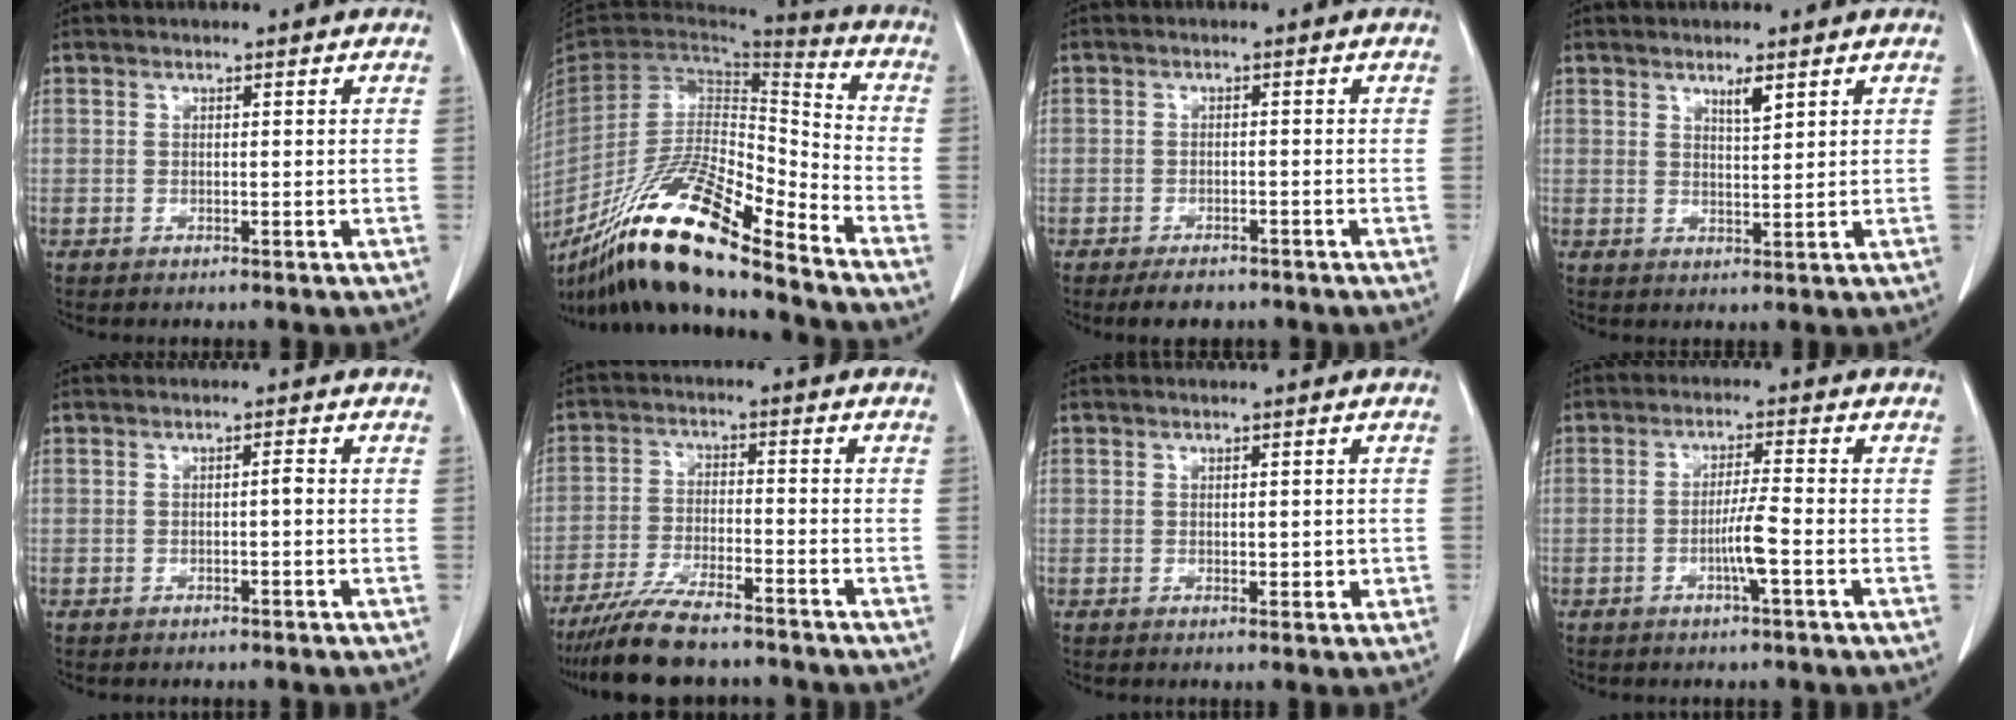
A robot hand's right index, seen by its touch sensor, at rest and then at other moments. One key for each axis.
{"total": 22.7, "fx": -16.9, "fy": 2.4, "fz": 15.0, "tx": -0.293, "ty": -0.030, "tz": -0.316}
{"total": 3.4, "fx": -2.6, "fy": 1.8, "fz": 1.2, "tx": -0.019, "ty": 0.001, "tz": -0.035}
{"total": 2.4, "fx": 1.6, "fy": 0.3, "fz": 1.8, "tx": -0.033, "ty": -0.005, "tz": 0.030}
{"total": 0.5, "fx": -0.1, "fy": 0.0, "fz": 0.5, "tx": -0.007, "ty": 0.002, "tz": -0.003}
{"total": 10.2, "fx": -8.8, "fy": 1.5, "fz": 5.0, "tx": -0.087, "ty": -0.026, "tz": -0.149}
{"total": 1.9, "fx": 0.0, "fy": 1.1, "fz": 1.6, "tx": -0.018, "ty": -0.001, "tz": 0.006}
{"total": 4.2, "fx": -1.5, "fy": -0.4, "fz": 4.0, "tx": -0.074, "ty": -0.004, "tz": -0.028}